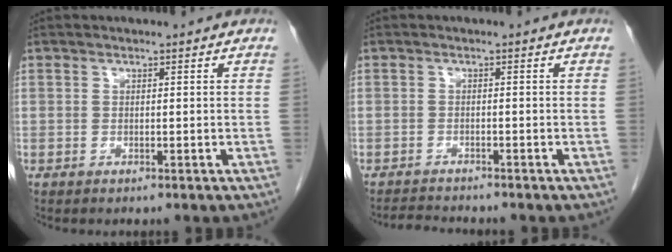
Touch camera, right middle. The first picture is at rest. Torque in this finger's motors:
{"motor_torque": [-0.26, -0.12, -0.01, -0.02]}